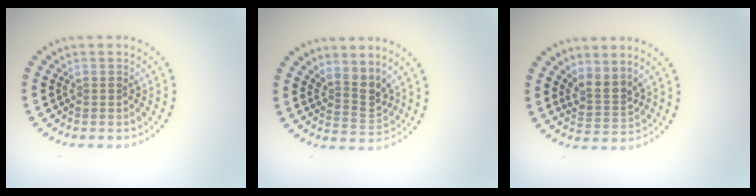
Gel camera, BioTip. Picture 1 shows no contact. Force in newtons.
{"total": 2.7, "press": 2.0, "slide": 1.8}
{"total": 2.5, "press": 1.8, "slide": 1.7}